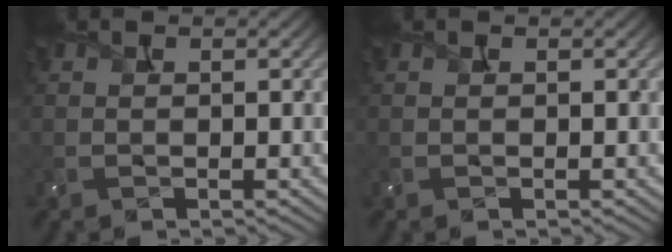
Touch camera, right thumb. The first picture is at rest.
{"total": 0.0}